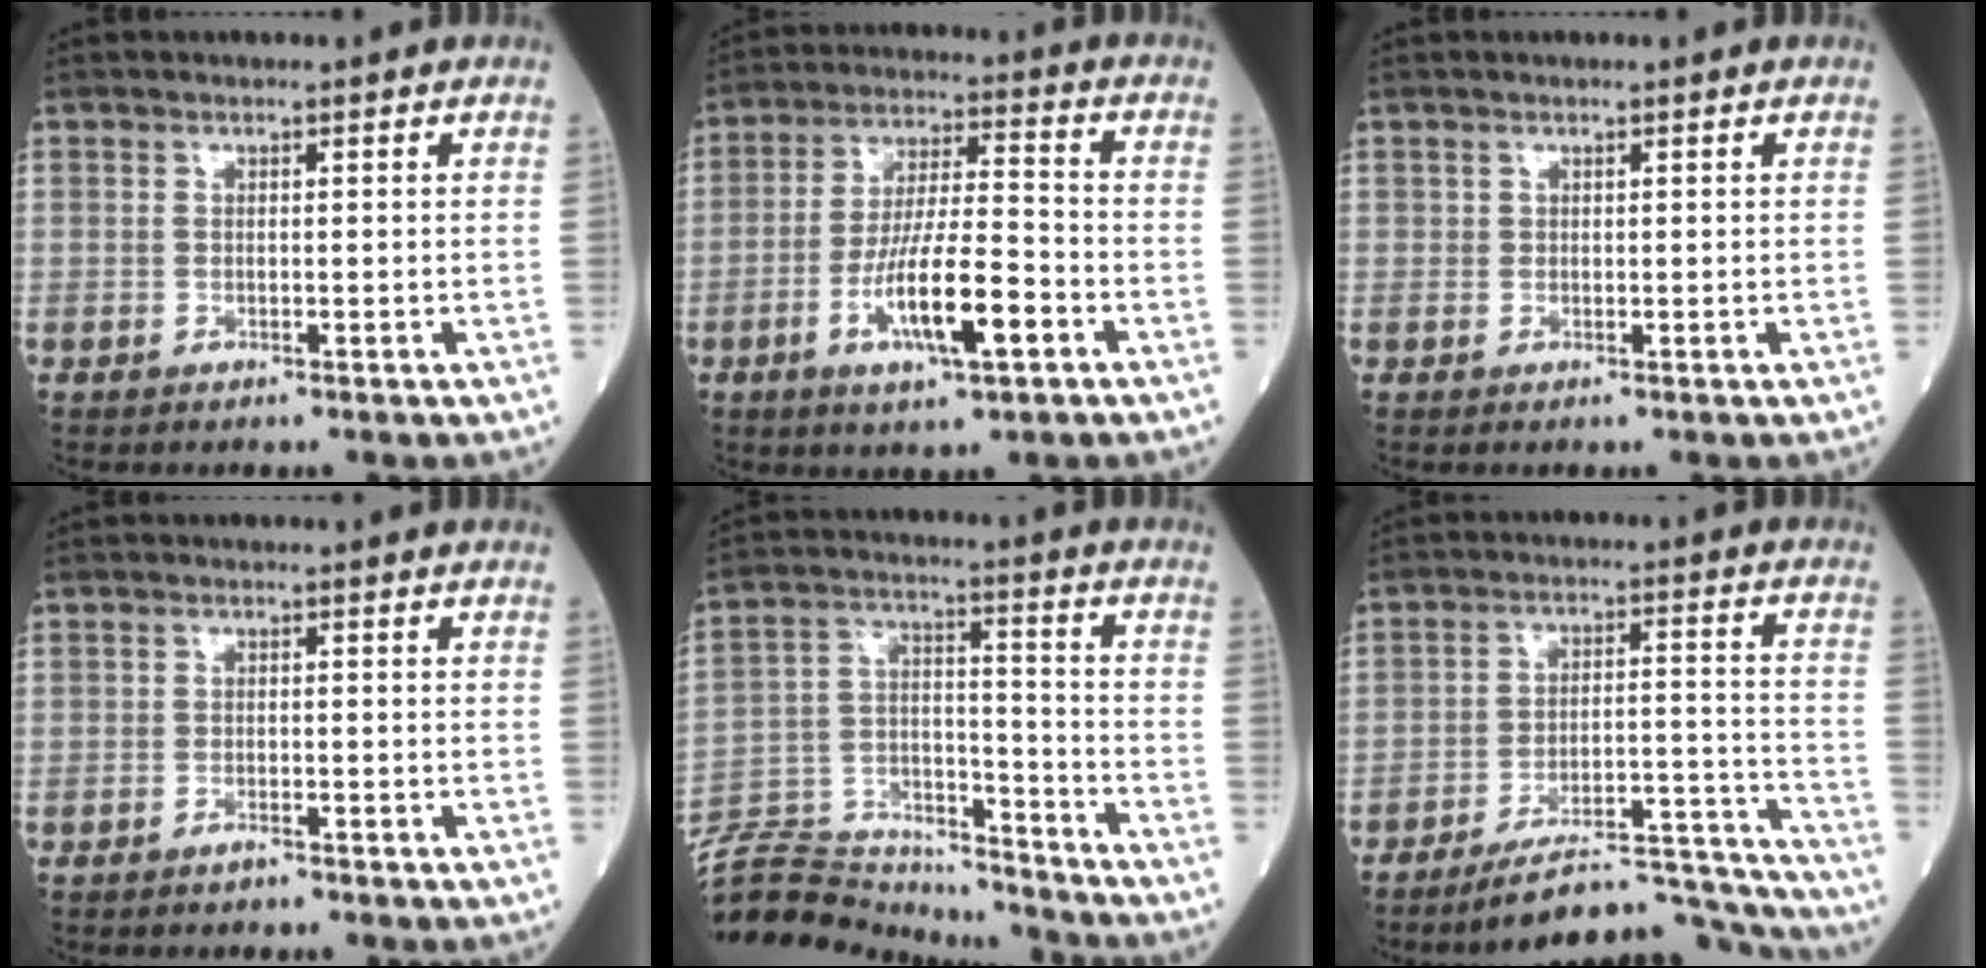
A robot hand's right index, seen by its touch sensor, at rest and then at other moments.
{"total": 11.9, "force": [-4.5, 2.0, 10.8], "torque": [-0.201, -0.005, -0.078]}
{"total": 0.0}
{"total": 0.8, "force": [-0.8, 0.1, 0.2], "torque": [-0.006, 0.000, -0.012]}
{"total": 18.5, "force": [-17.8, 3.5, 3.5], "torque": [-0.087, 0.027, -0.292]}
{"total": 16.3, "force": [-15.8, 1.0, 4.1], "torque": [-0.038, 0.040, -0.231]}